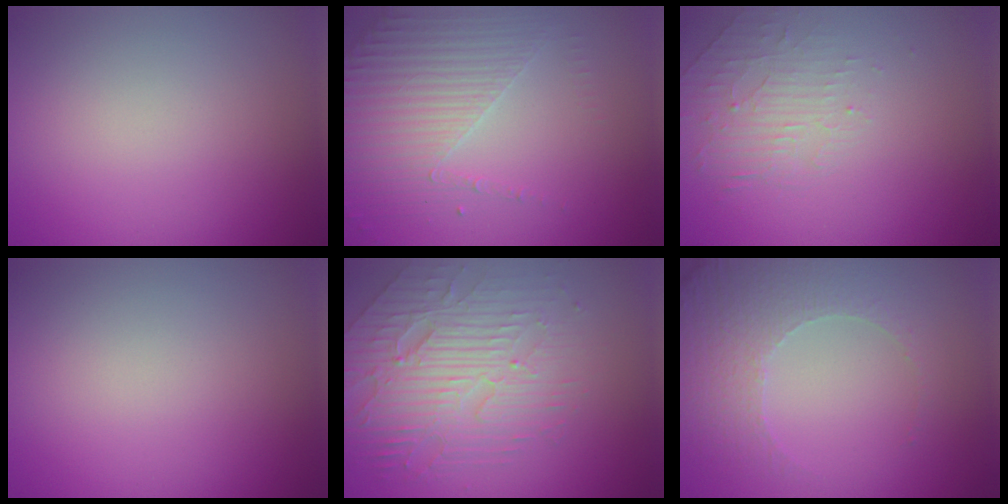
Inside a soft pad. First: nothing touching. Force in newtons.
{"total": 4.2, "press": 3.1, "slide": 2.9}
{"total": 2.0, "press": 0.9, "slide": 1.8}
{"total": 0.0}
{"total": 6.3, "press": 4.6, "slide": 4.3}
{"total": 4.8, "press": 3.5, "slide": 3.3}